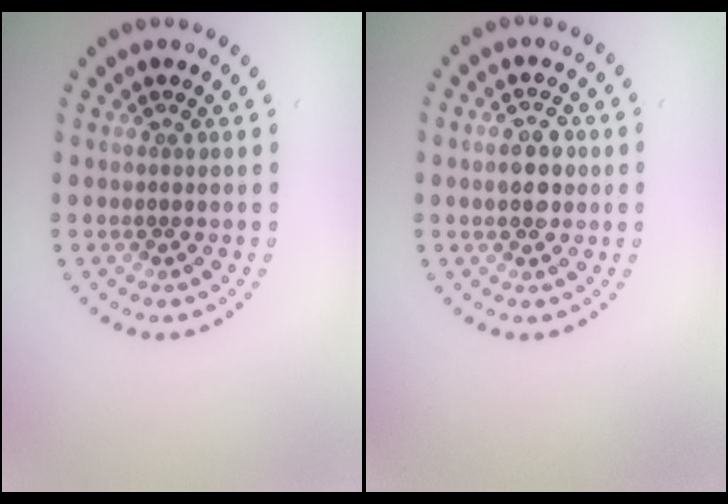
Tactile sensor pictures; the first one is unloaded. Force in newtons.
{"total": 2.6, "press": 2.6, "slide": 0.2}